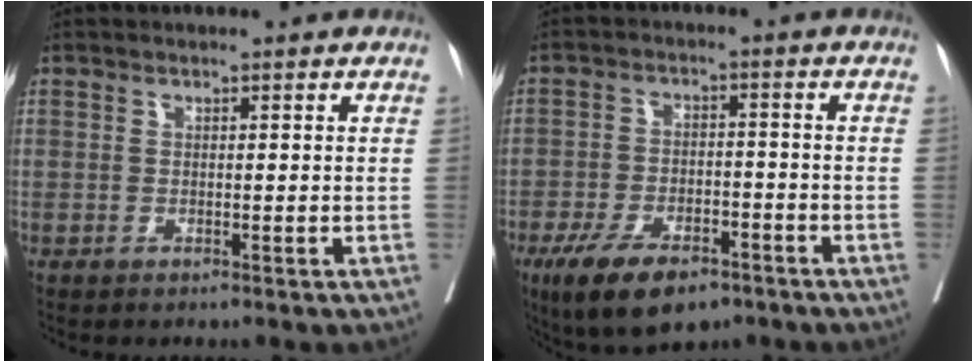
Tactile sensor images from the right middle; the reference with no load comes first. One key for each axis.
{"total": 10.6, "fx": -7.1, "fy": 4.3, "fz": 6.6, "tx": -0.114, "ty": -0.010, "tz": -0.118}